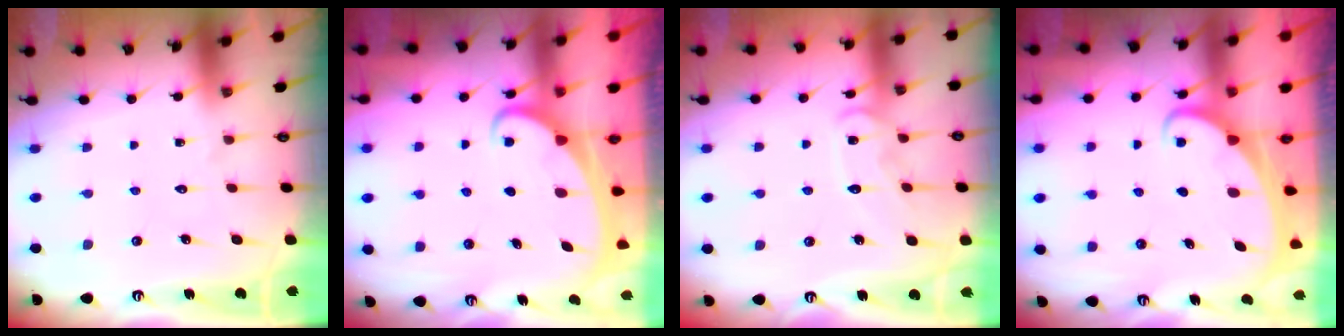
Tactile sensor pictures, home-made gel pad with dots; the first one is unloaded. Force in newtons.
{"total": 2.0, "press": 2.0, "slide": 0.2}
{"total": 10.0, "press": 9.9, "slide": 0.8}
{"total": 2.0, "press": 2.0, "slide": 0.2}